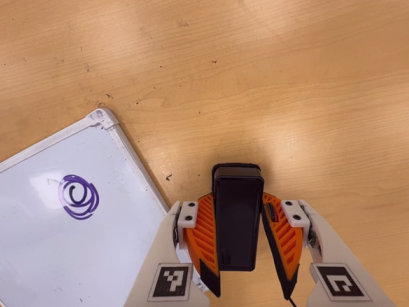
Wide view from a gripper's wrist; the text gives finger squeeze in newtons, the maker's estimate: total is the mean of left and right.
{"total": 5.6, "left": 4.4, "right": 6.8}